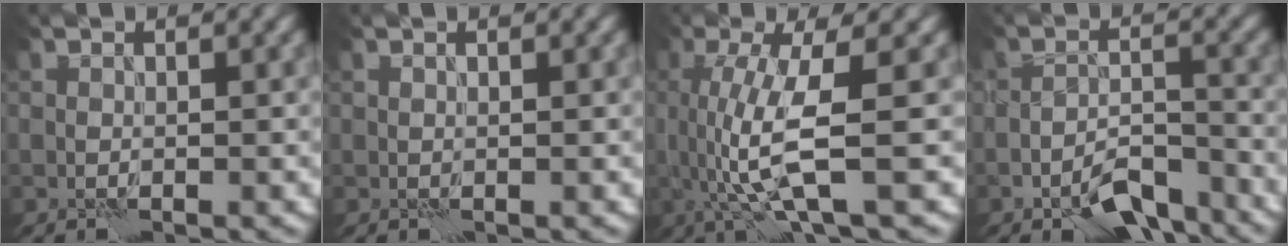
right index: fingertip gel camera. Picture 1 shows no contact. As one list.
[{"total": 0.0}, {"total": 7.3, "force": [0.0, 1.8, 7.0], "torque": [-0.137, -0.007, 0.004]}, {"total": 6.2, "force": [-4.1, 2.3, 4.1], "torque": [-0.066, 0.001, -0.070]}]